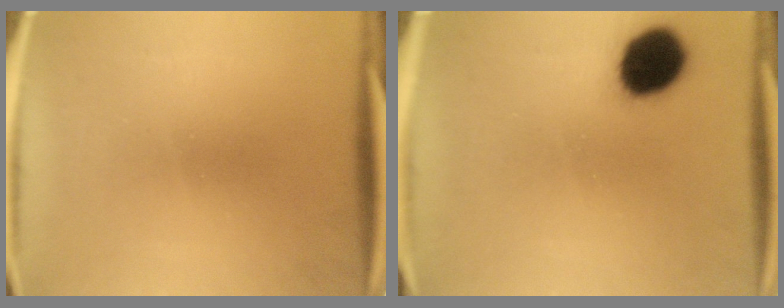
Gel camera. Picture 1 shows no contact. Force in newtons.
{"total": 12.4}